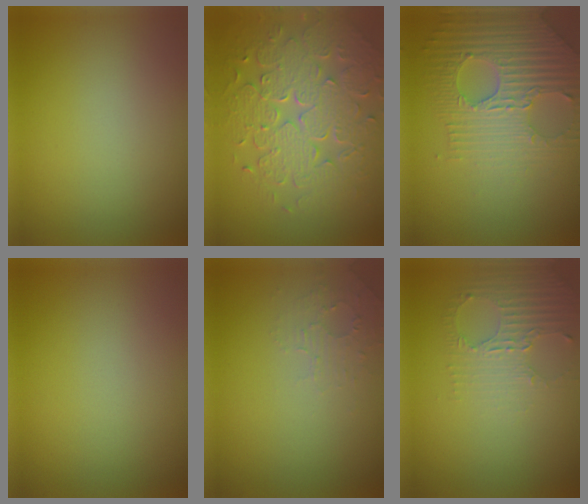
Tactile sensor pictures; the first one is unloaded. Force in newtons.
{"total": 8.3, "press": 6.0, "slide": 5.8}
{"total": 6.4, "press": 5.1, "slide": 3.9}
{"total": 0.0}
{"total": 1.6, "press": 1.6, "slide": 0.4}
{"total": 2.6, "press": 1.9, "slide": 1.9}